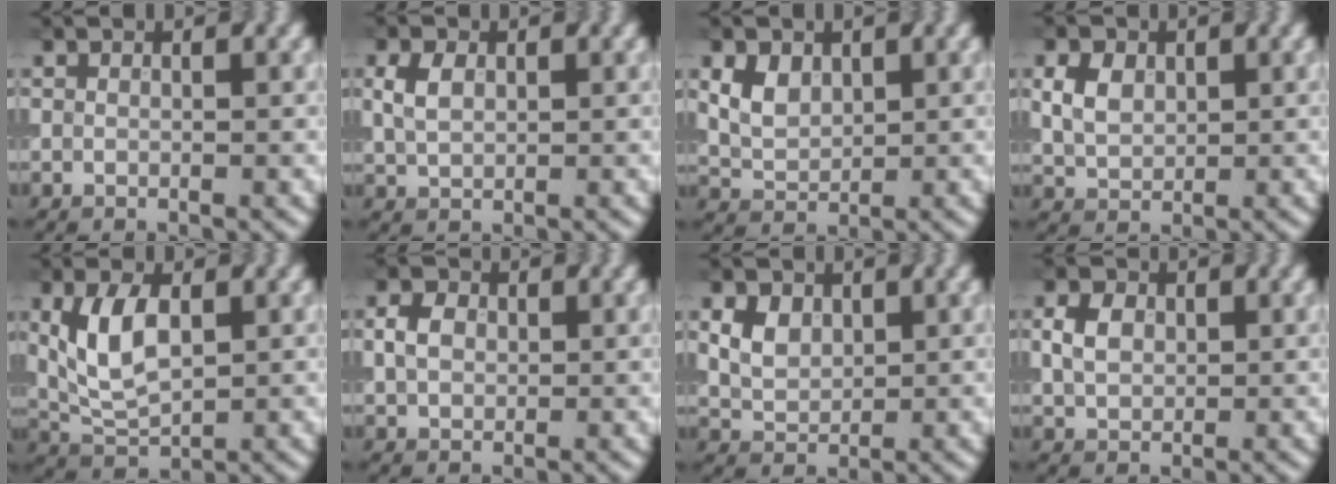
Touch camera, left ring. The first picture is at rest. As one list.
[{"total": 2.4, "force": [0.5, 1.6, 1.7], "torque": [-0.043, 0.011, 0.015]}, {"total": 2.8, "force": [1.0, 1.9, 1.8], "torque": [-0.041, 0.004, 0.022]}, {"total": 2.9, "force": [0.8, 2.1, 1.9], "torque": [-0.046, 0.008, 0.020]}, {"total": 4.9, "force": [0.7, 2.7, 4.1], "torque": [-0.097, 0.009, 0.026]}, {"total": 2.5, "force": [0.1, 1.9, 1.6], "torque": [-0.038, 0.010, 0.006]}, {"total": 4.6, "force": [2.0, 3.2, 2.7], "torque": [-0.063, 0.018, 0.036]}, {"total": 2.8, "force": [0.3, 2.1, 1.8], "torque": [-0.044, 0.009, 0.011]}]